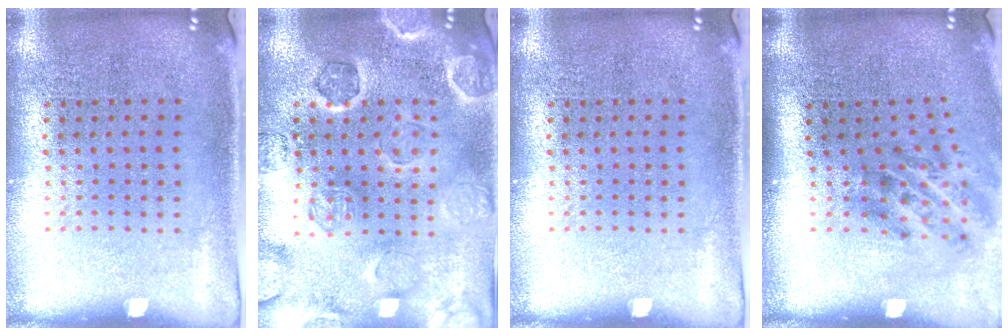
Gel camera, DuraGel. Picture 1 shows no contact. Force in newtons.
{"total": 1.6, "press": 1.6, "slide": 0.2}
{"total": 0.0}
{"total": 1.9, "press": 1.2, "slide": 1.5}